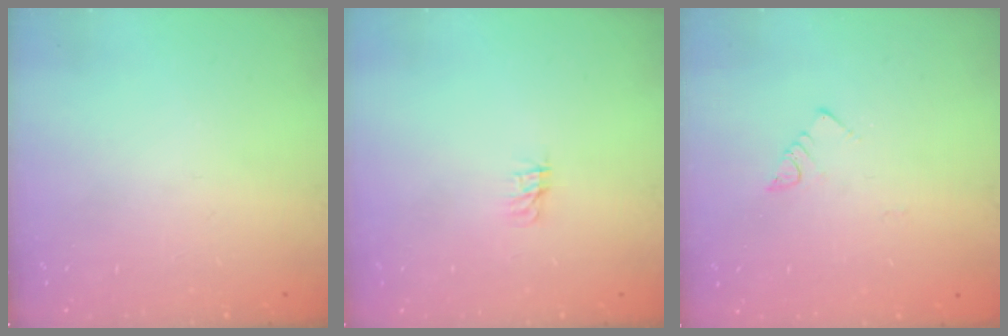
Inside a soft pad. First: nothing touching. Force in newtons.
{"total": 0.0}
{"total": 3.2, "press": 3.2, "slide": 0.2}